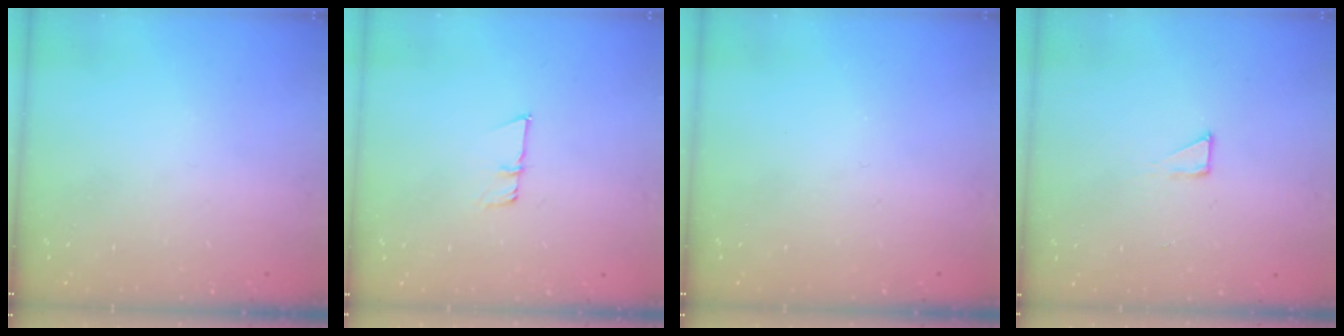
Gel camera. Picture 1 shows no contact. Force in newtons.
{"total": 5.4, "press": 5.2, "slide": 1.3}
{"total": 0.0}
{"total": 3.3, "press": 3.3, "slide": 0.3}